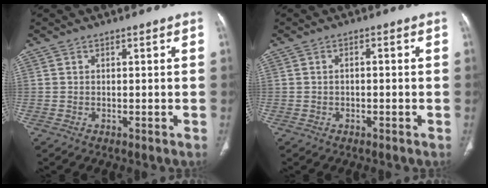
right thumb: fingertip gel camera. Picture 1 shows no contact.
{"total": 1.1, "force": [-0.3, 0.6, 0.9], "torque": [-0.016, 0.007, -0.005]}